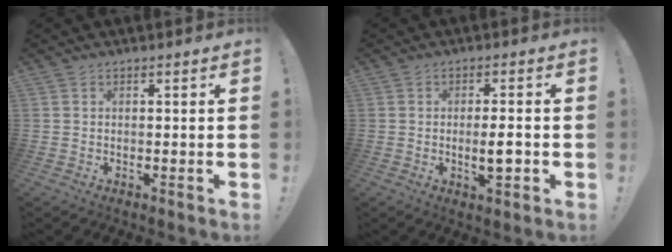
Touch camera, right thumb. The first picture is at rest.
{"total": 5.3, "force": [-1.3, 1.1, 5.0], "torque": [-0.073, -0.002, -0.023]}